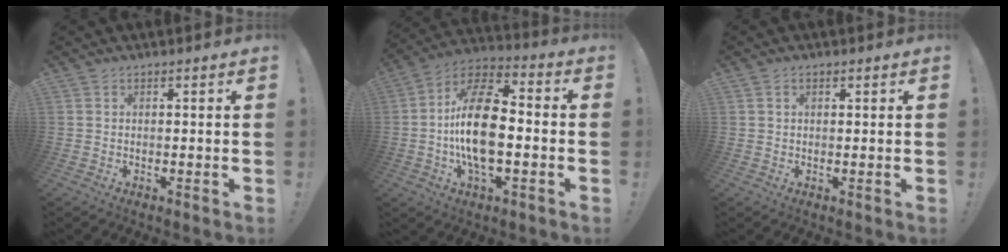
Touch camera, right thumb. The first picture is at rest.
{"total": 18.4, "force": [-2.3, 9.0, 15.8], "torque": [-0.287, 0.009, -0.040]}
{"total": 1.2, "force": [0.5, 0.7, 0.8], "torque": [-0.017, 0.003, 0.008]}